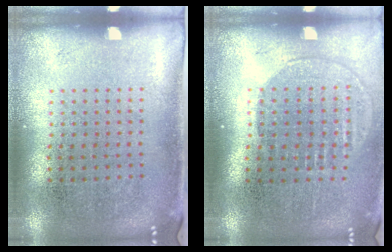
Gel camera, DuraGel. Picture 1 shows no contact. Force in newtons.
{"total": 1.5, "press": 1.2, "slide": 0.8}